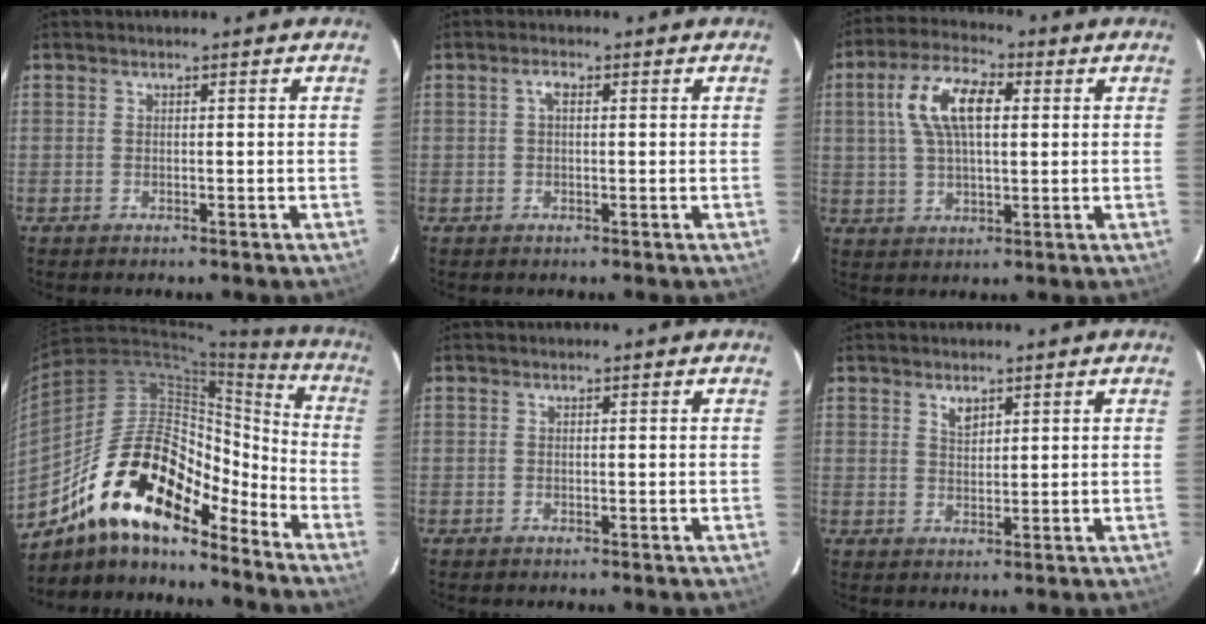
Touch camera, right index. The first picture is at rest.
{"total": 0.9, "force": [0.2, 0.2, 0.9], "torque": [-0.021, 0.006, 0.001]}
{"total": 11.4, "force": [2.7, 5.2, 9.8], "torque": [-0.188, 0.024, 0.047]}
{"total": 21.2, "force": [-14.5, 7.6, 13.4], "torque": [-0.236, -0.005, -0.267]}
{"total": 0.0}
{"total": 1.8, "force": [1.4, 0.8, 0.8], "torque": [-0.012, 0.001, 0.026]}